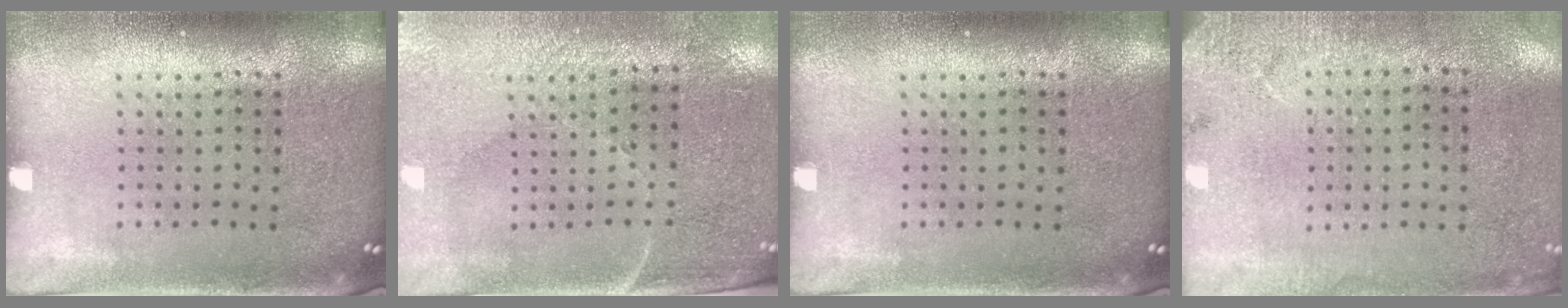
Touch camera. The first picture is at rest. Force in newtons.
{"total": 3.2, "press": 2.9, "slide": 1.3}
{"total": 0.0}
{"total": 2.7, "press": 2.2, "slide": 1.5}